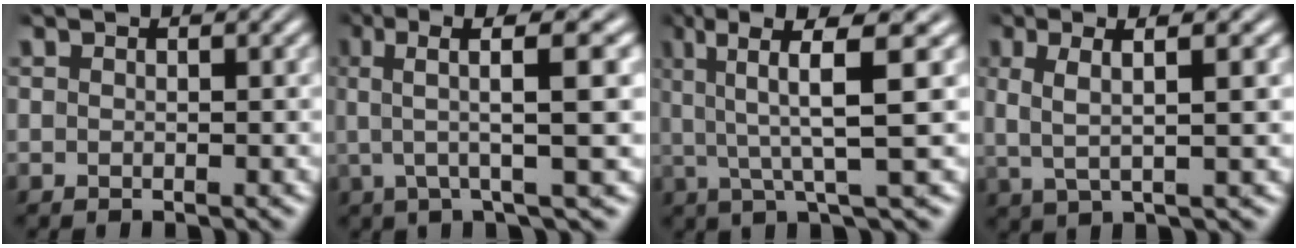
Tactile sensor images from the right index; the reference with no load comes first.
{"total": 8.0, "force": [4.3, 1.3, 6.6], "torque": [-0.106, 0.030, 0.054]}
{"total": 7.8, "force": [3.5, 1.5, 6.8], "torque": [-0.104, 0.015, 0.049]}
{"total": 4.4, "force": [1.3, 1.1, 4.0], "torque": [-0.075, 0.011, 0.024]}